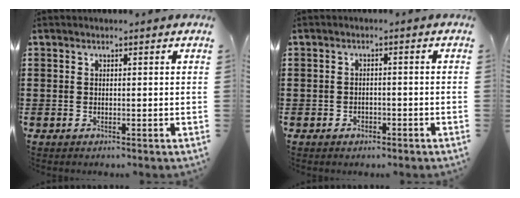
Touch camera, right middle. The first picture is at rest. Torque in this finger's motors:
{"motor_torque": [-0.35, -0.10, -0.01, -0.01]}